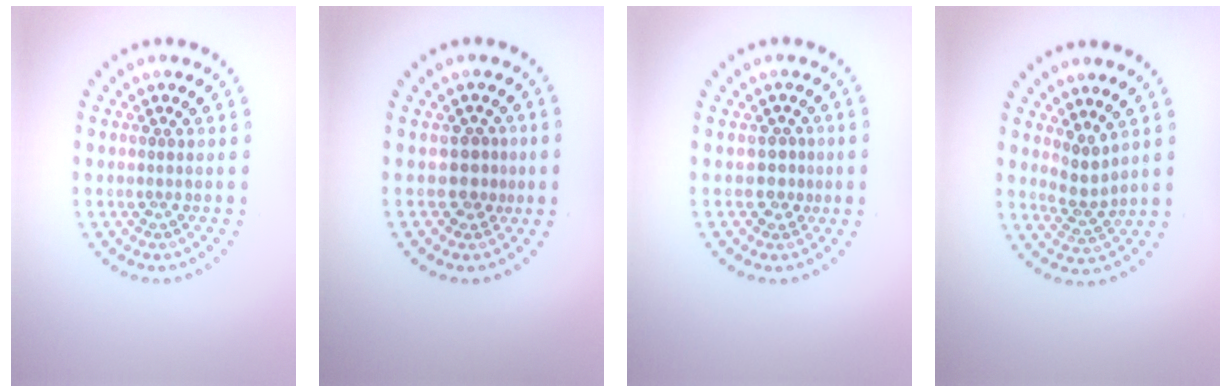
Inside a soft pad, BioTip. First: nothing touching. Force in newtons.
{"total": 2.0, "press": 1.6, "slide": 1.2}
{"total": 1.7, "press": 1.4, "slide": 1.0}
{"total": 2.2, "press": 1.7, "slide": 1.5}